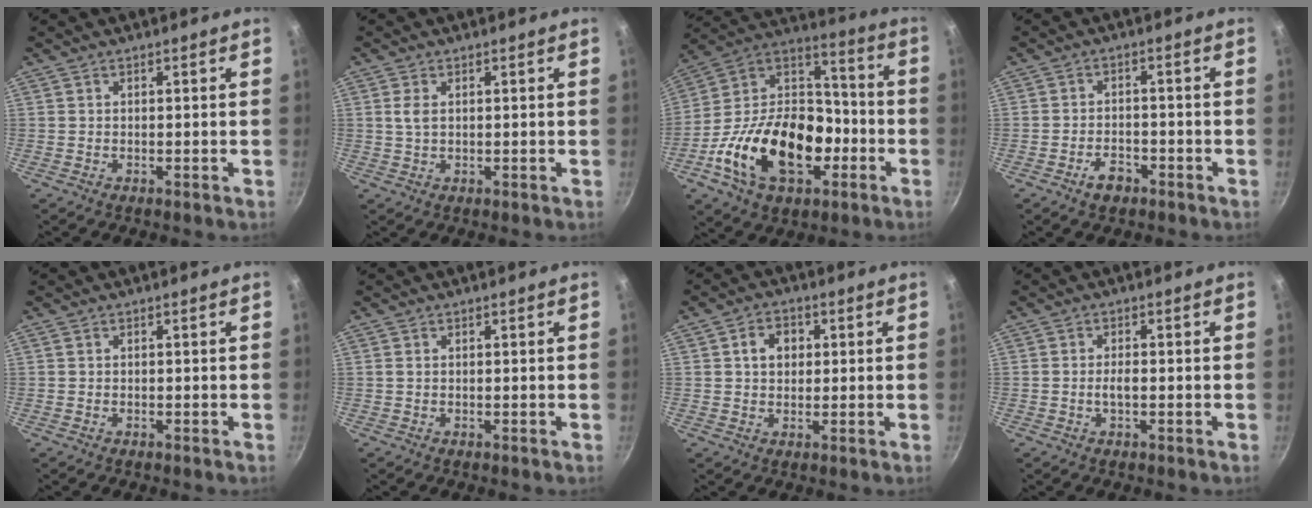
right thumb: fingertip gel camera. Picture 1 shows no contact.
{"total": 1.9, "force": [0.3, 1.2, 1.5], "torque": [-0.032, 0.001, 0.005]}
{"total": 26.1, "force": [-8.9, 16.7, 18.0], "torque": [-0.291, 0.068, -0.157]}
{"total": 4.0, "force": [-2.6, 2.3, 2.1], "torque": [-0.027, 0.020, -0.042]}
{"total": 0.0}
{"total": 0.6, "force": [0.1, 0.3, 0.4], "torque": [-0.009, 0.000, 0.002]}
{"total": 4.9, "force": [1.0, 3.8, 2.8], "torque": [-0.024, 0.006, 0.012]}
{"total": 2.0, "force": [-0.5, 0.8, 1.8], "torque": [-0.036, 0.008, -0.010]}